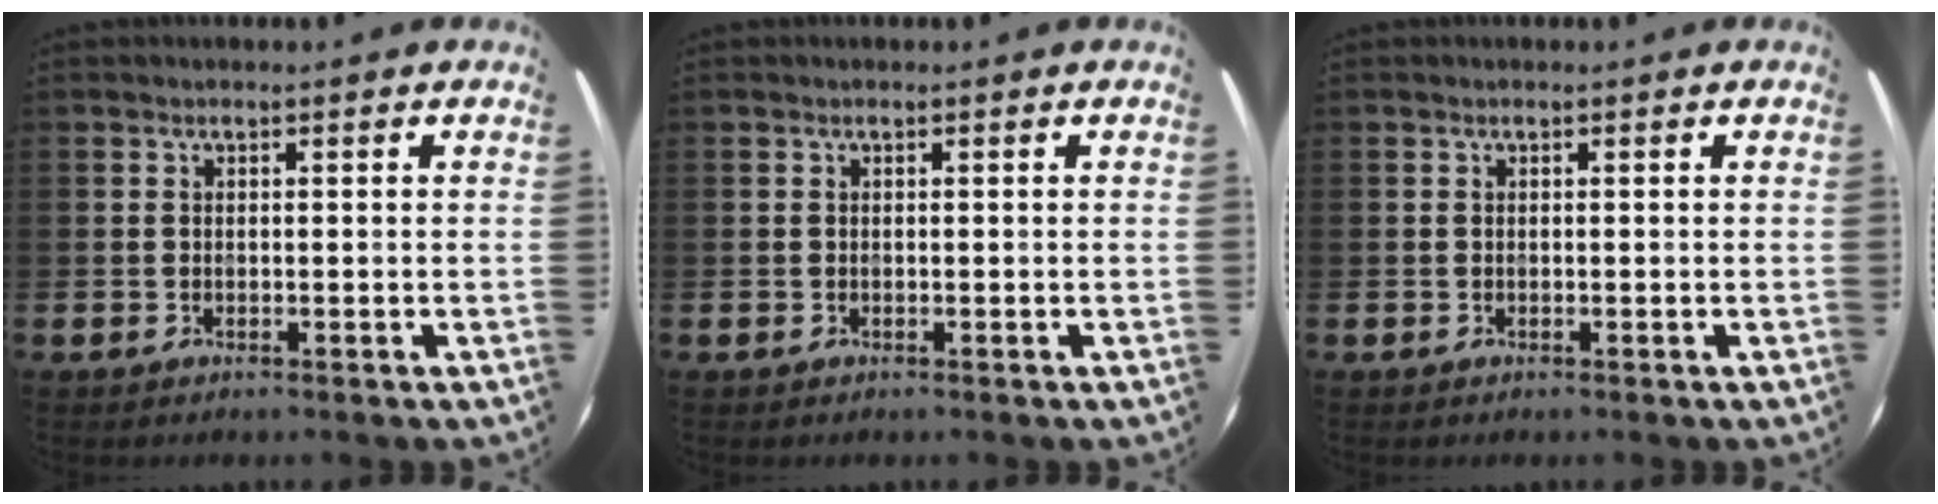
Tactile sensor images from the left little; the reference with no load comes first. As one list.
[{"total": 0.0}, {"total": 0.0}]